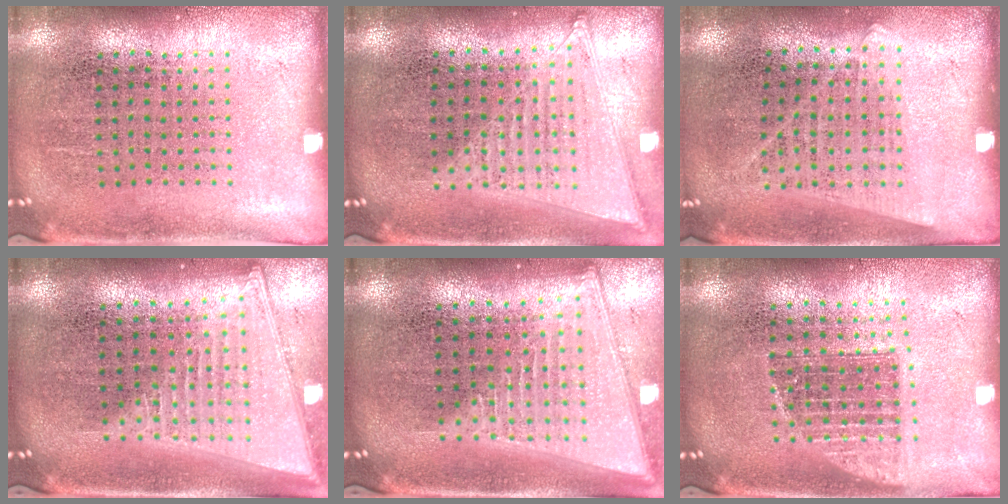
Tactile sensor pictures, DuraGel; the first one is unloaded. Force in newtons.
{"total": 1.1, "press": 1.1, "slide": 0.1}
{"total": 1.2, "press": 1.0, "slide": 0.5}
{"total": 2.0, "press": 1.7, "slide": 1.0}
{"total": 2.2, "press": 1.8, "slide": 1.2}
{"total": 1.3, "press": 1.1, "slide": 0.7}